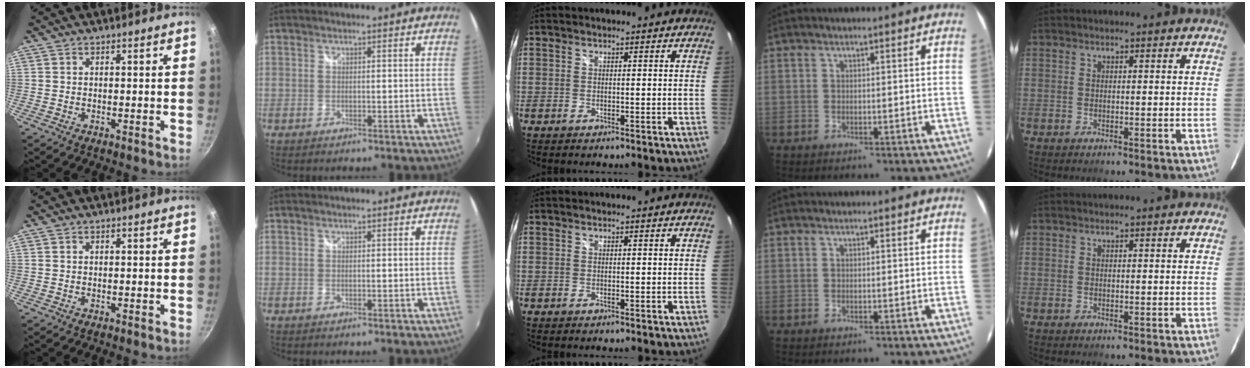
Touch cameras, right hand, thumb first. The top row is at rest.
{}